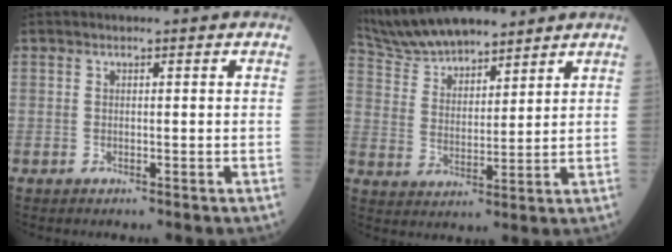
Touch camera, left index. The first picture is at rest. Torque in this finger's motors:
{"motor_torque": [0.65, -0.65, 0.28, 0.05]}